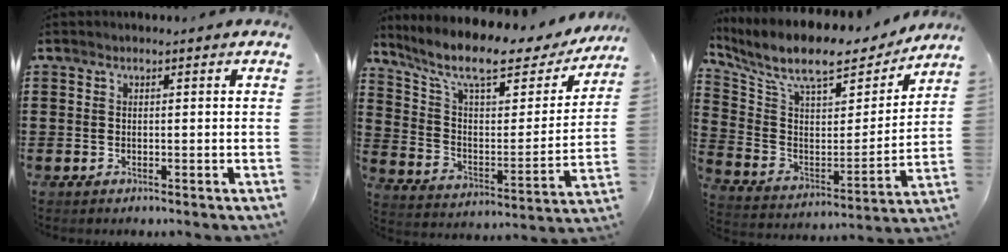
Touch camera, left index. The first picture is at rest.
{"total": 11.0, "force": [8.2, 2.6, 6.8], "torque": [-0.148, -0.047, 0.136]}
{"total": 10.8, "force": [8.7, 2.9, 5.8], "torque": [-0.141, -0.052, 0.150]}